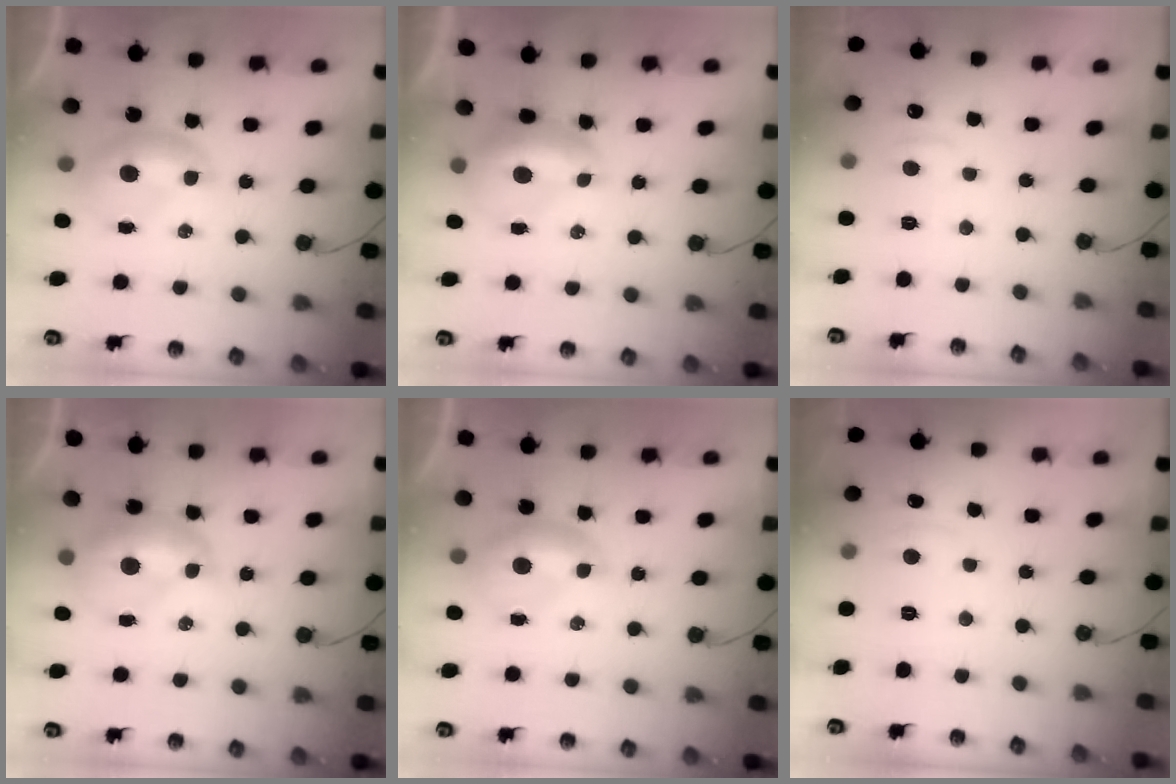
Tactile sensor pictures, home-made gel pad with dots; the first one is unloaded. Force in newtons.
{"total": 1.6, "press": 1.4, "slide": 0.7}
{"total": 1.1, "press": 0.9, "slide": 0.6}
{"total": 2.8, "press": 2.8, "slide": 0.4}
{"total": 0.0}
{"total": 1.4, "press": 1.3, "slide": 0.6}